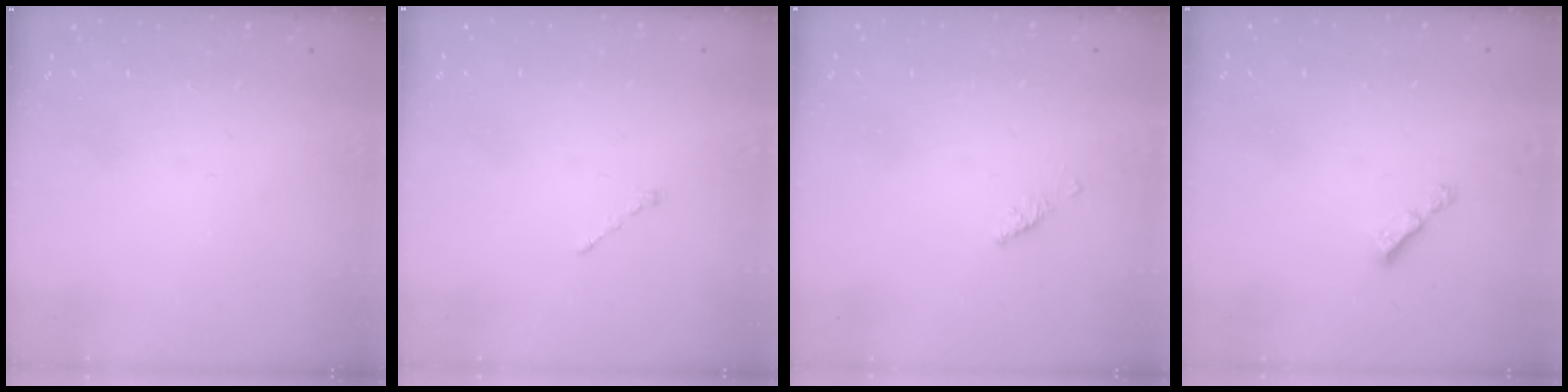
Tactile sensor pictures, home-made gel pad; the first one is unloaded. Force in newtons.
{"total": 1.0, "press": 0.9, "slide": 0.3}
{"total": 2.1, "press": 2.0, "slide": 0.6}
{"total": 2.9, "press": 2.9, "slide": 0.3}